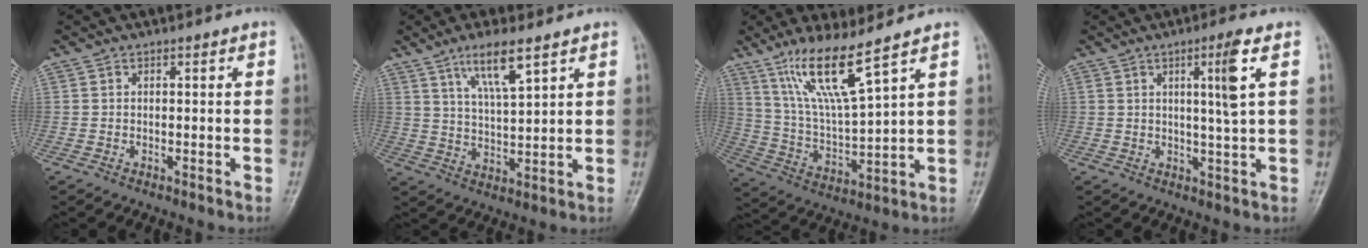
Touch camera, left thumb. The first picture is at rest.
{"total": 8.5, "force": [5.2, 1.9, 6.5], "torque": [-0.117, -0.031, 0.103]}
{"total": 12.5, "force": [8.3, 1.3, 9.2], "torque": [-0.177, -0.048, 0.177]}
{"total": 5.9, "force": [2.0, -0.5, 5.6], "torque": [-0.093, -0.015, 0.033]}